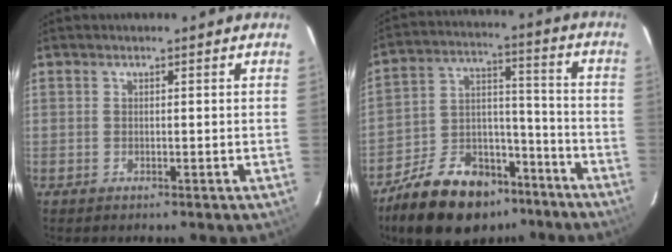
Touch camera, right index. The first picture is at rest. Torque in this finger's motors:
{"motor_torque": [1.06, -1.08, 0.36, 0.08]}